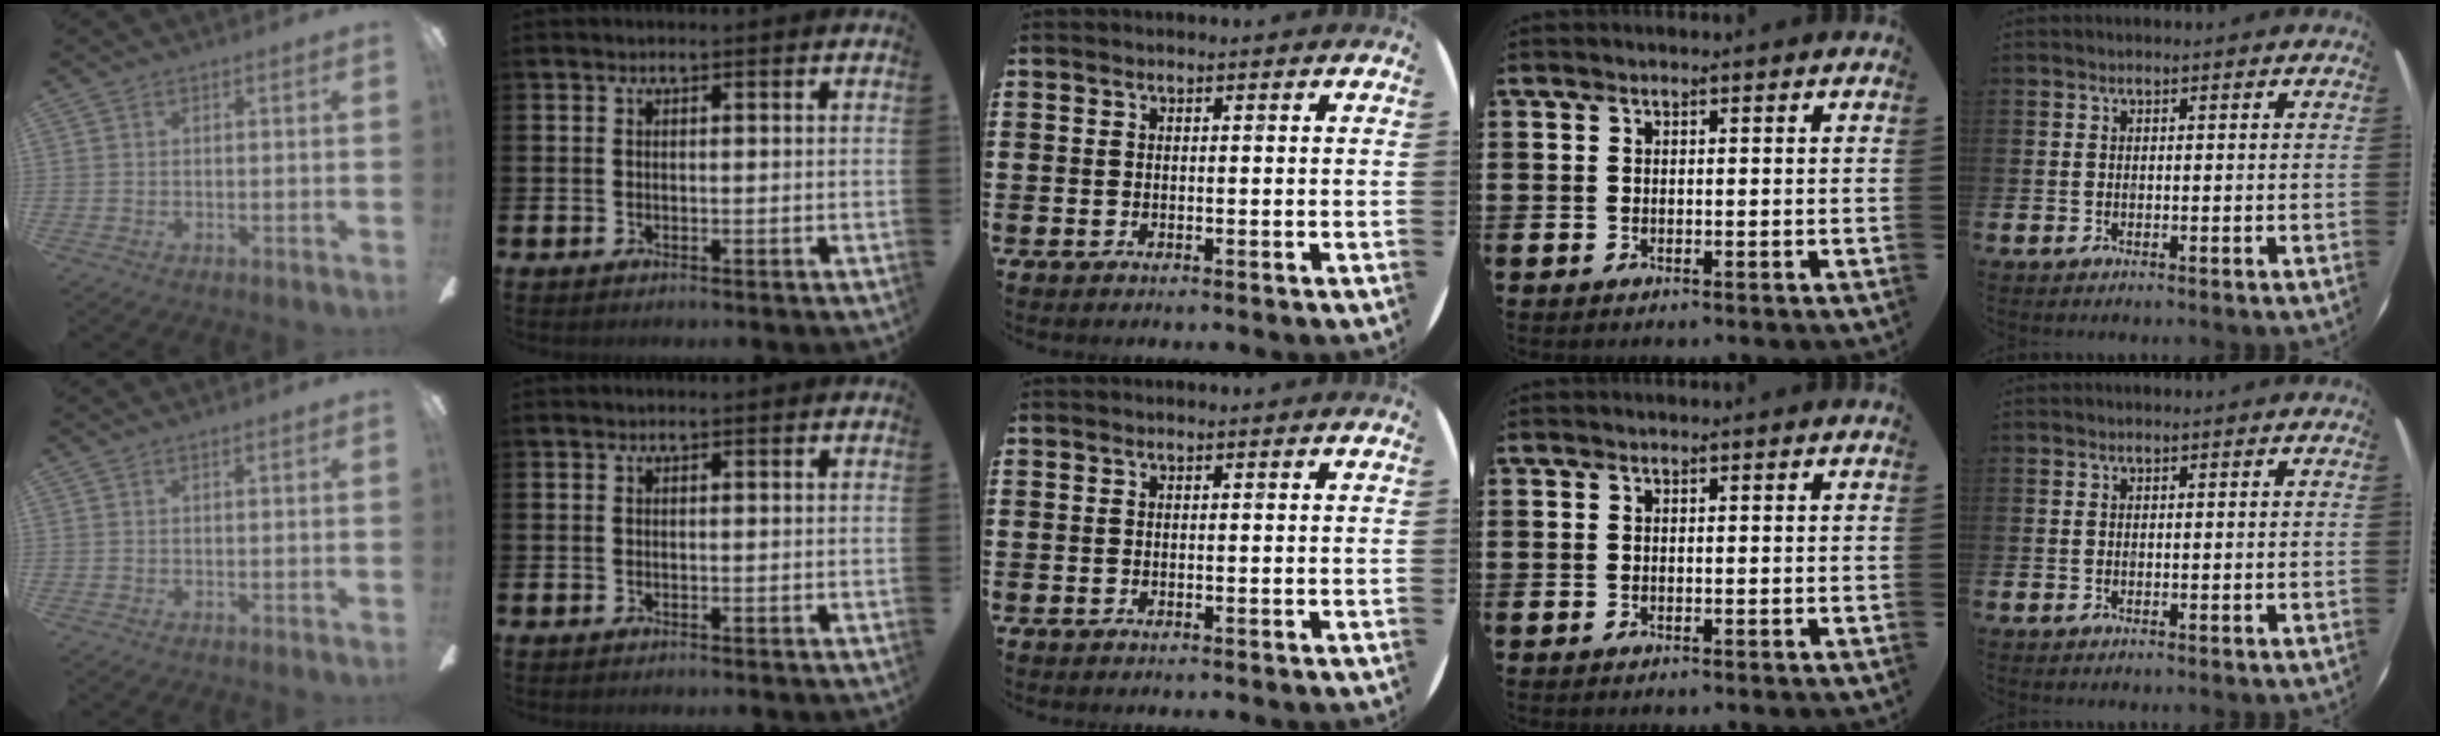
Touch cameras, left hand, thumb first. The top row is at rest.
{}